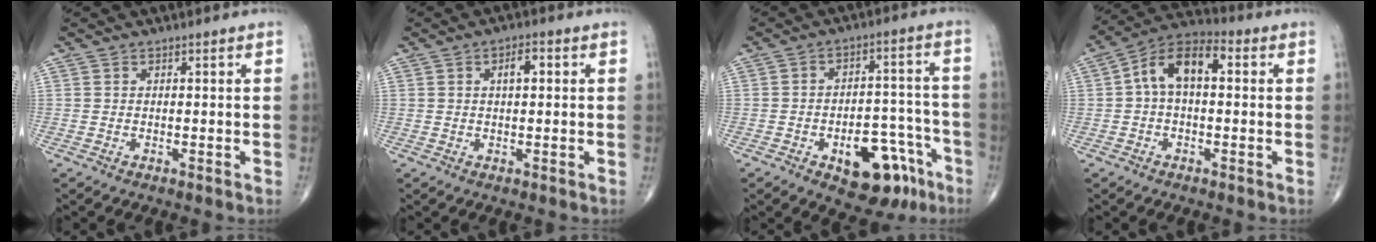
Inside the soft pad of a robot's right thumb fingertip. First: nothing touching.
{"total": 3.4, "force": [0.8, 1.5, 3.0], "torque": [-0.046, 0.005, 0.012]}
{"total": 15.8, "force": [-7.8, 8.3, 11.0], "torque": [-0.112, 0.063, -0.099]}
{"total": 10.3, "force": [1.3, 5.6, 8.5], "torque": [-0.144, 0.039, 0.011]}